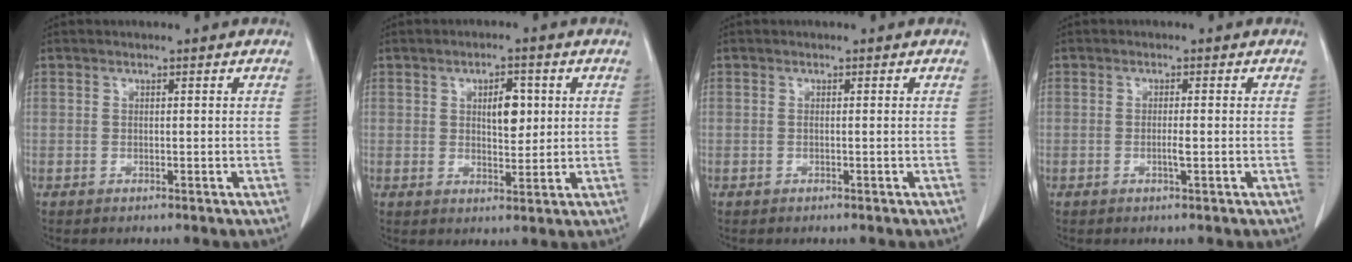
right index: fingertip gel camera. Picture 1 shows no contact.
{"total": 4.8, "force": [1.2, 2.1, 4.1], "torque": [-0.063, 0.000, 0.021]}
{"total": 0.0}
{"total": 1.6, "force": [-0.4, 0.0, 1.6], "torque": [-0.032, -0.002, -0.007]}